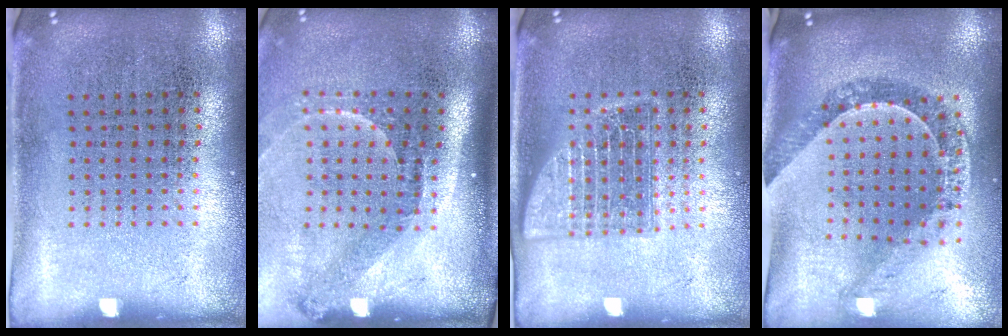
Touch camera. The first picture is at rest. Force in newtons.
{"total": 2.2, "press": 1.5, "slide": 1.6}
{"total": 2.2, "press": 2.2, "slide": 0.3}
{"total": 1.1, "press": 1.1, "slide": 0.3}